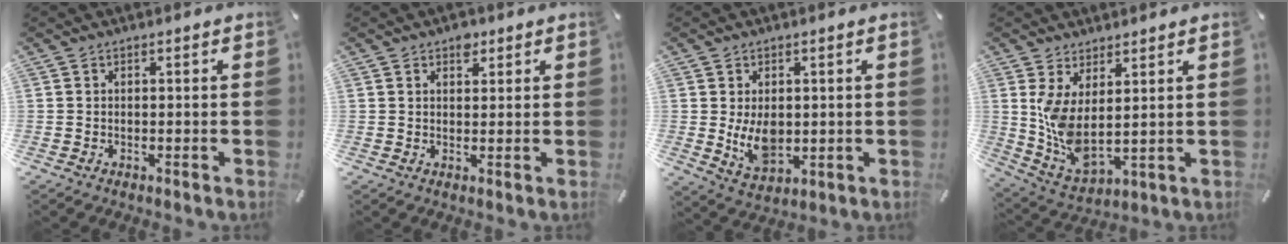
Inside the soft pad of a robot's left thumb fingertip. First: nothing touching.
{"total": 2.8, "force": [1.8, 1.9, 1.0], "torque": [0.001, -0.006, 0.027]}
{"total": 7.7, "force": [0.3, 5.4, 5.4], "torque": [-0.107, -0.011, 0.002]}
{"total": 7.6, "force": [3.1, 3.5, 6.0], "torque": [-0.142, -0.043, 0.058]}